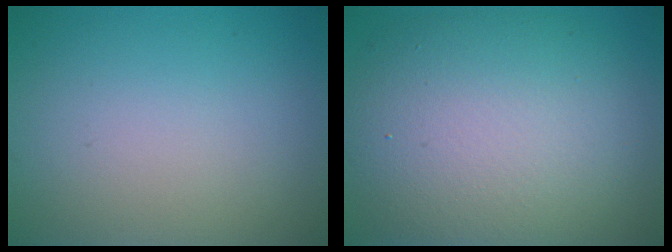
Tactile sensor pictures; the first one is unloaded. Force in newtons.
{"total": 11.5, "press": 11.5, "slide": 0.3}